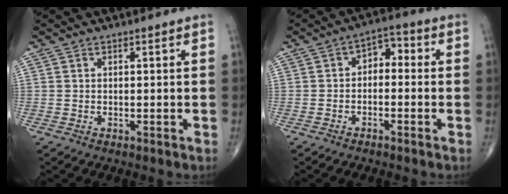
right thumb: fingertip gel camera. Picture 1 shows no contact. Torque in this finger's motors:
{"motor_torque": [-0.34, -0.40, -0.10, 0.16, -0.05]}